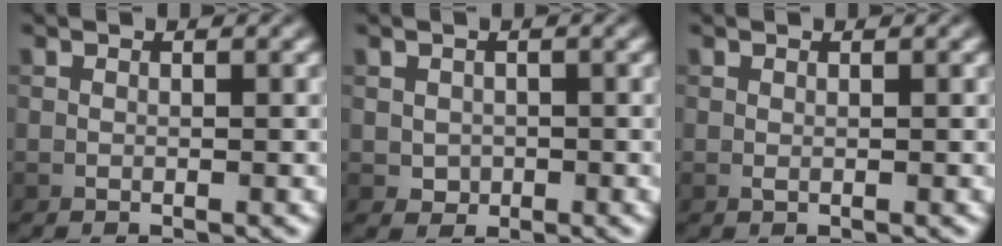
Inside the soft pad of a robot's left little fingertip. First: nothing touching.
{"total": 1.3, "force": [-0.2, 1.2, 0.5], "torque": [-0.010, -0.005, -0.004]}
{"total": 0.0}